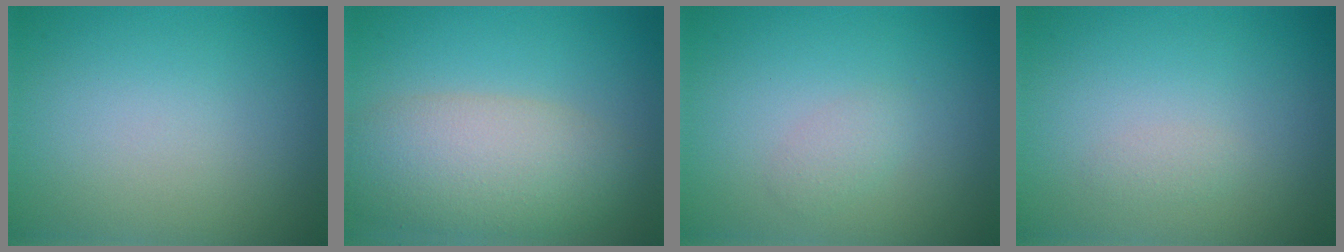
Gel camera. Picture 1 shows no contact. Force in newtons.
{"total": 7.0, "press": 7.0, "slide": 0.5}
{"total": 1.1, "press": 1.1, "slide": 0.1}
{"total": 0.7, "press": 0.7, "slide": 0.1}